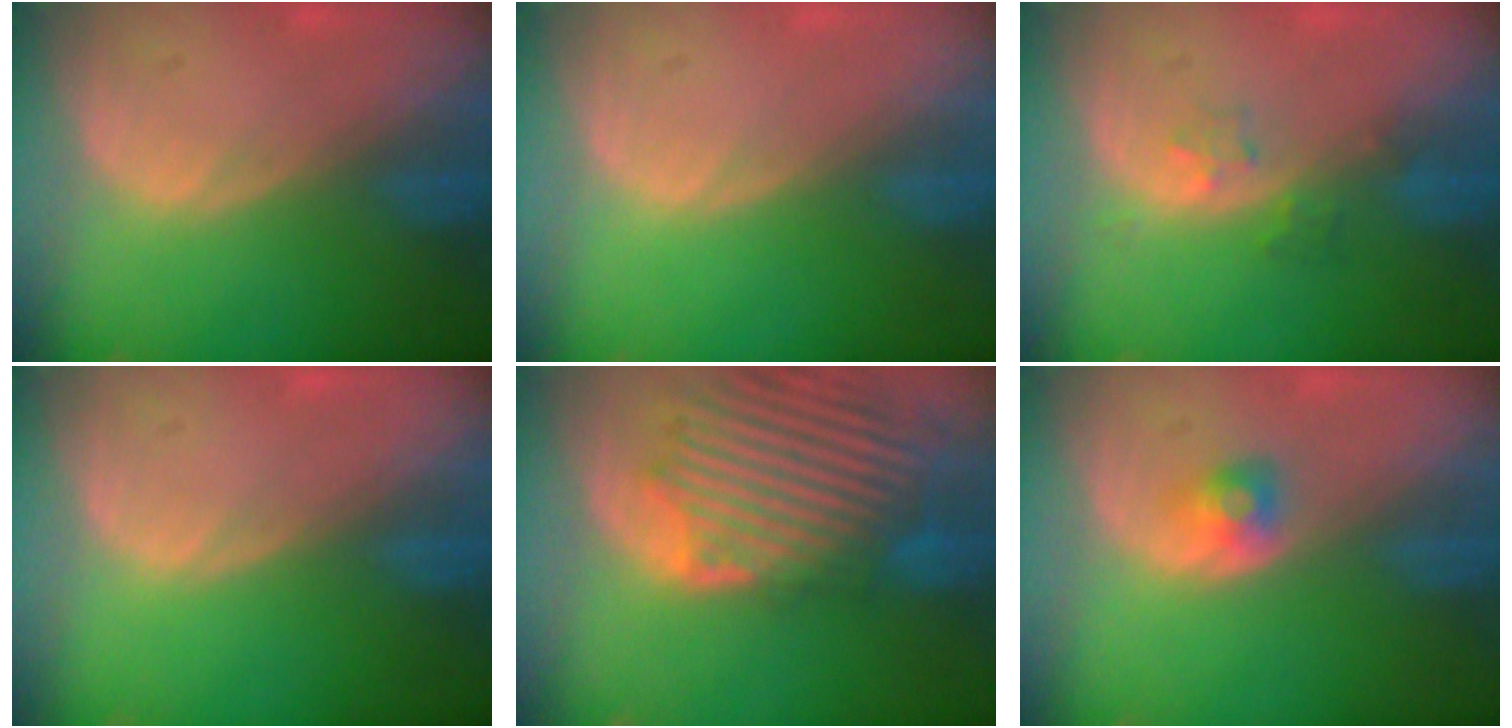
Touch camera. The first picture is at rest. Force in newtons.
{"total": 0.0}
{"total": 2.3, "press": 2.2, "slide": 0.3}
{"total": 0.0}
{"total": 13.7, "press": 11.8, "slide": 6.9}
{"total": 2.4, "press": 2.2, "slide": 0.7}